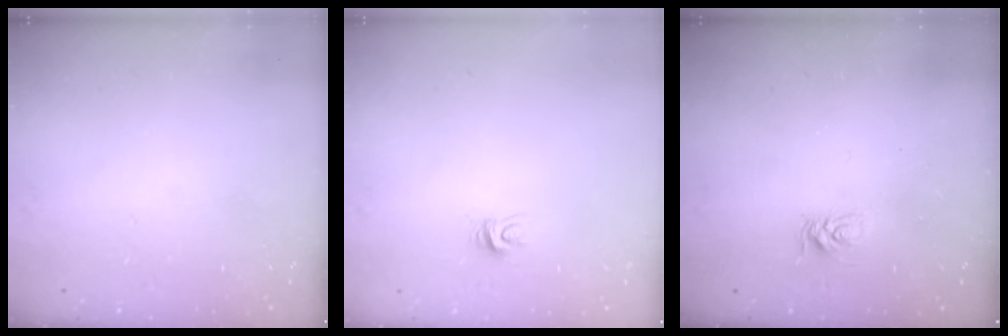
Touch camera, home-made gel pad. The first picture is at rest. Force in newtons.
{"total": 3.7, "press": 3.6, "slide": 0.3}
{"total": 3.4, "press": 3.4, "slide": 0.5}